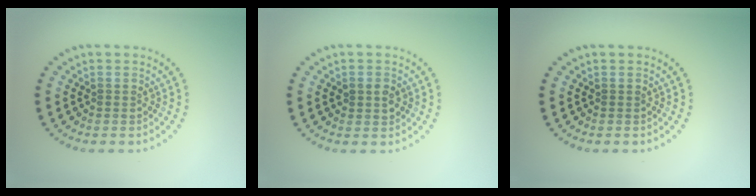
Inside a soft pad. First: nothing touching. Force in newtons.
{"total": 1.5, "press": 1.5, "slide": 0.3}
{"total": 0.0}